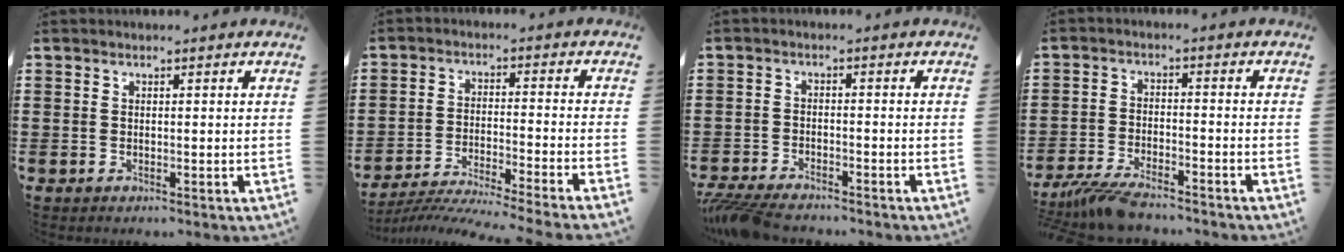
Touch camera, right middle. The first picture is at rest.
{"total": 5.4, "force": [-5.0, -0.5, 1.8], "torque": [-0.037, -0.019, -0.103]}
{"total": 4.2, "force": [-3.9, 0.5, 1.3], "torque": [-0.042, -0.008, -0.084]}
{"total": 5.9, "force": [-5.2, 1.0, 2.5], "torque": [-0.065, -0.005, -0.104]}